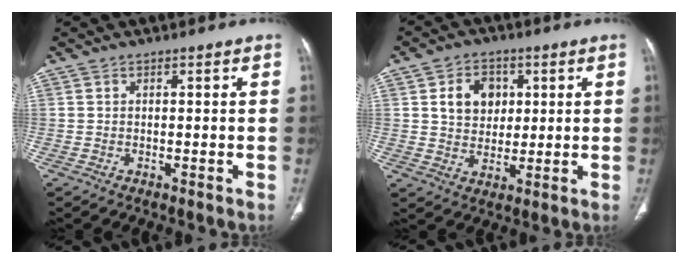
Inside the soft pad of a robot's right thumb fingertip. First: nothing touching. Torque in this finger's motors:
{"motor_torque": [-1.00, 0.95, 0.75, -0.01, 0.03]}